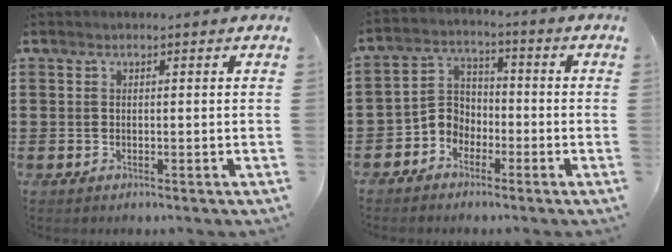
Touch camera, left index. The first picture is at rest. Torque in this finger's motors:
{"motor_torque": [1.03, 0.72, 0.34, 0.06]}